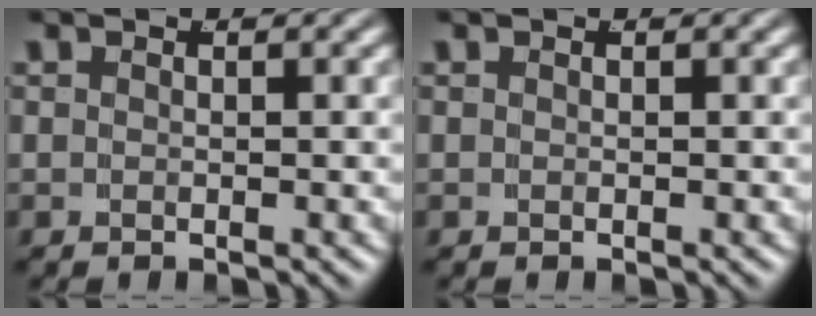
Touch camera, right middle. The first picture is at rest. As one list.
[{"total": 0.0}]